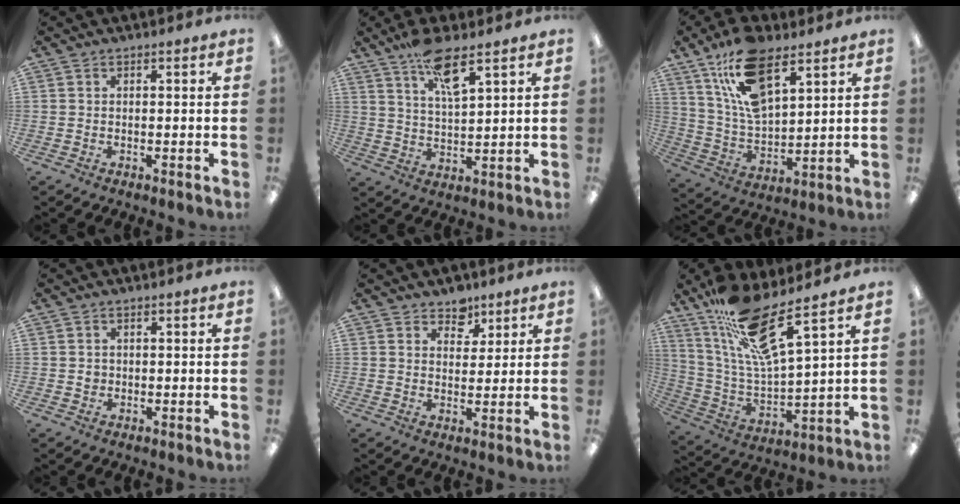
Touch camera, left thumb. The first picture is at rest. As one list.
[{"total": 10.2, "force": [7.0, 2.7, 6.9], "torque": [-0.116, -0.035, 0.121]}, {"total": 17.1, "force": [10.4, 8.0, 10.9], "torque": [-0.214, -0.033, 0.186]}, {"total": 1.4, "force": [0.0, 1.3, 0.6], "torque": [-0.012, 0.006, -0.001]}, {"total": 5.7, "force": [4.1, 3.7, 1.0], "torque": [-0.006, -0.021, 0.072]}, {"total": 16.9, "force": [11.8, 3.8, 11.5], "torque": [-0.226, -0.060, 0.204]}]